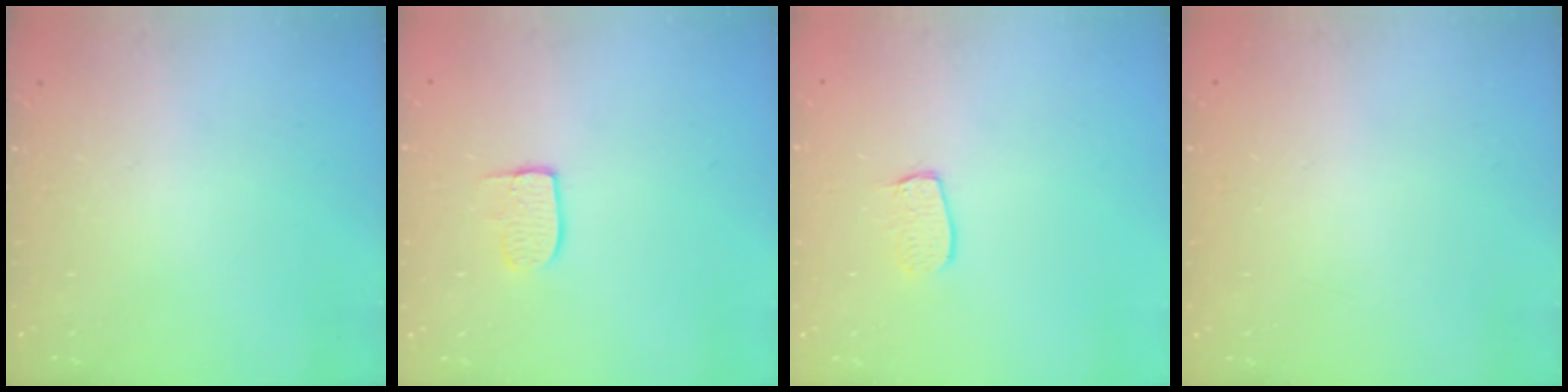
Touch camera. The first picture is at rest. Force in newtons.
{"total": 7.2, "press": 7.1, "slide": 0.4}
{"total": 6.6, "press": 6.6, "slide": 0.4}
{"total": 0.0}